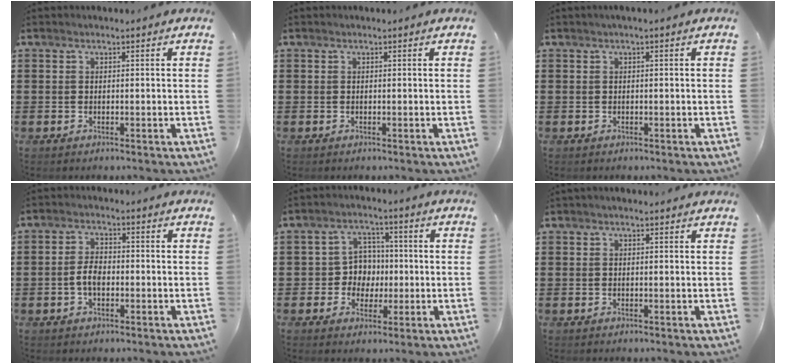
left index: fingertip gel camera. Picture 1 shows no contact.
{"total": 0.0}
{"total": 0.6, "force": [-0.2, 0.0, 0.6], "torque": [-0.008, -0.004, -0.002]}
{"total": 3.6, "force": [-0.8, 1.9, 3.0], "torque": [-0.070, 0.002, -0.019]}
{"total": 6.1, "force": [-0.4, 5.8, 1.8], "torque": [-0.055, 0.017, -0.007]}
{"total": 0.6, "force": [0.3, 0.2, 0.5], "torque": [-0.009, 0.003, 0.005]}